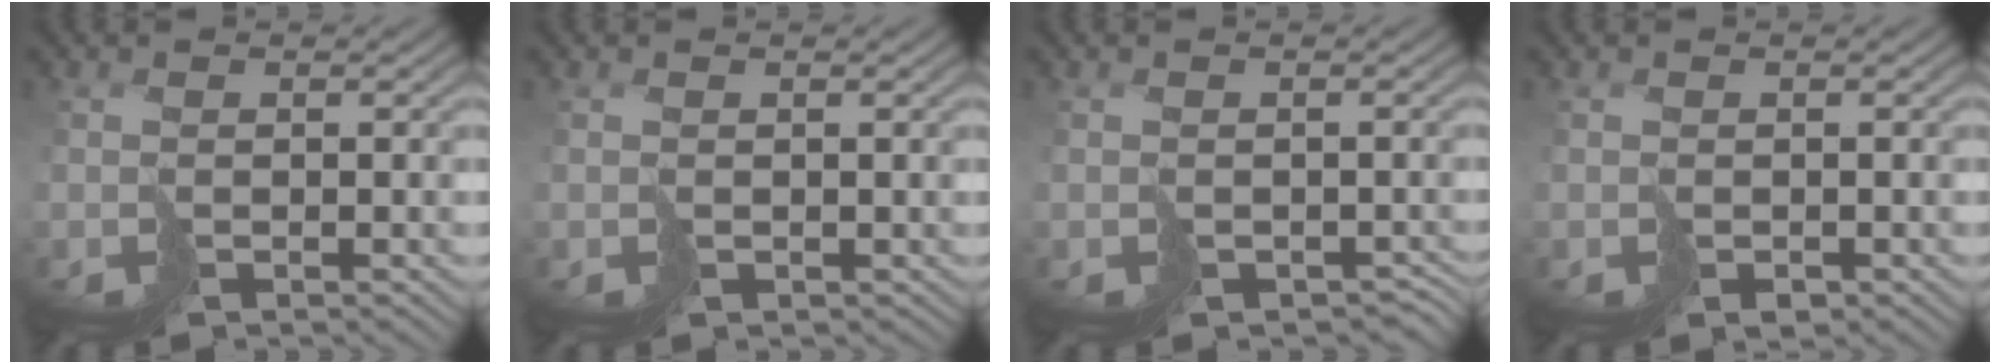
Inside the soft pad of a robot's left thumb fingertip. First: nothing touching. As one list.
[{"total": 0.6, "force": [0.1, 0.5, 0.1], "torque": [-0.006, -0.002, 0.007]}, {"total": 2.7, "force": [-1.7, 1.6, 1.3], "torque": [-0.018, -0.011, -0.014]}, {"total": 0.8, "force": [-0.4, 0.6, 0.3], "torque": [-0.007, -0.003, -0.005]}]